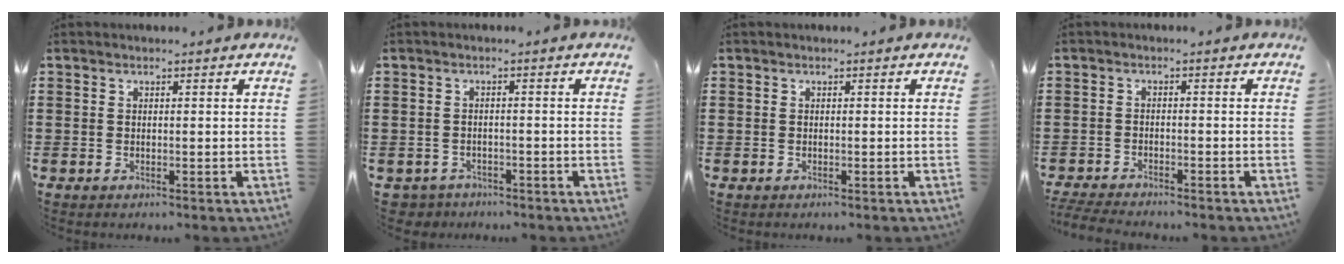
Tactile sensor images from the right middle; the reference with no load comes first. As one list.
[{"total": 1.8, "force": [-1.7, 0.5, -0.2], "torque": [-0.005, -0.001, -0.041]}, {"total": 0.0}, {"total": 3.0, "force": [-2.9, 0.1, 0.6], "torque": [-0.026, -0.006, -0.066]}]